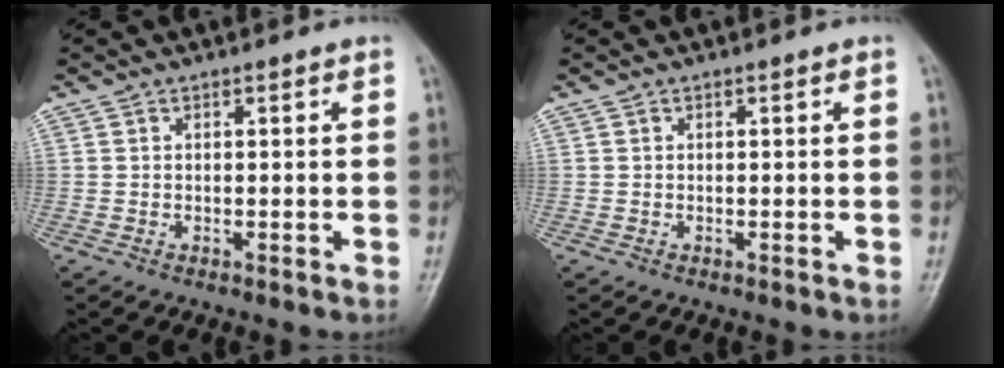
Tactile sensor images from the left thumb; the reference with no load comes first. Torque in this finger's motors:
{"motor_torque": [0.00, 0.00, 0.00, 0.00, 0.00]}